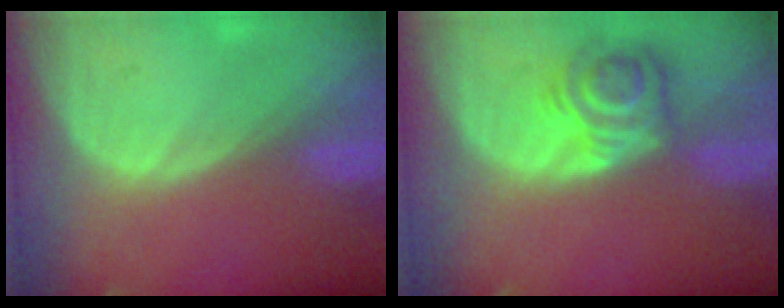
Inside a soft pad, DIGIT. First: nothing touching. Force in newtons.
{"total": 5.6, "press": 5.5, "slide": 1.0}